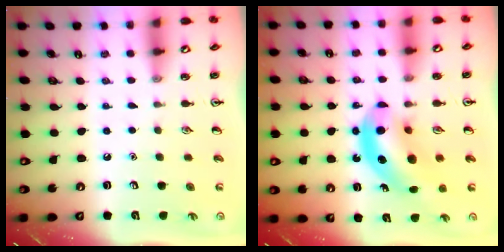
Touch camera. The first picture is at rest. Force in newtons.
{"total": 11.6, "press": 11.0, "slide": 3.5}